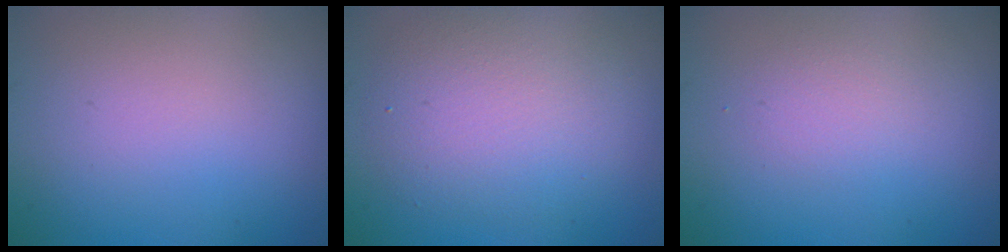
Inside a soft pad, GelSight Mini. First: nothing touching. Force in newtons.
{"total": 5.1, "press": 5.1, "slide": 0.3}
{"total": 1.2, "press": 1.2, "slide": 0.0}